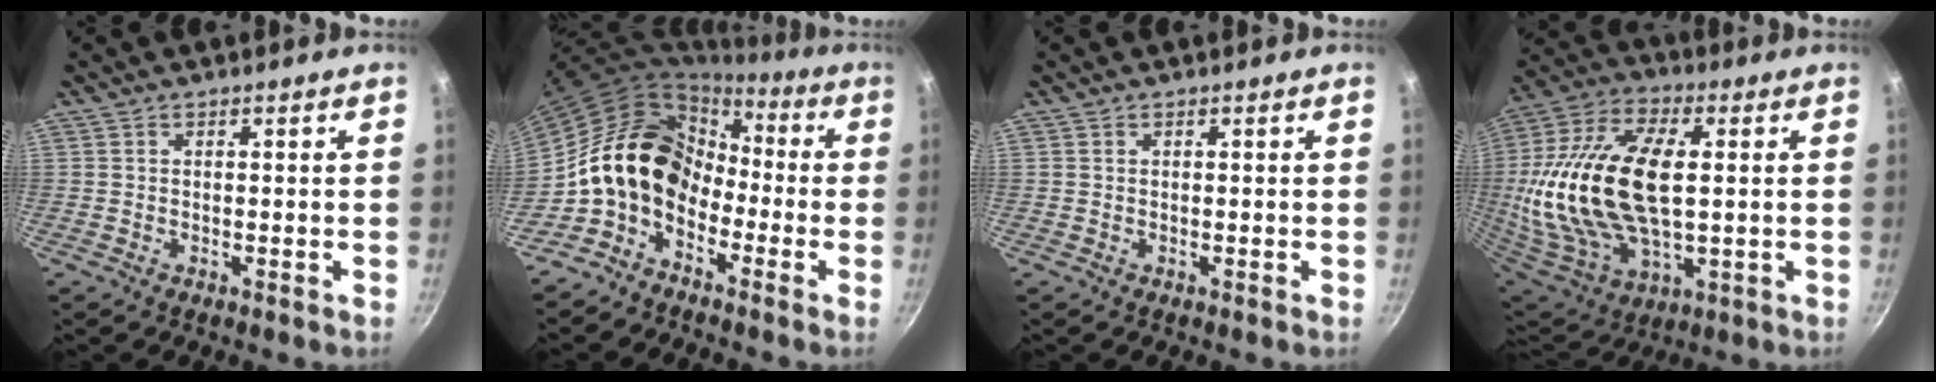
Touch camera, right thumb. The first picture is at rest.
{"total": 13.3, "force": [-3.5, 10.1, 7.9], "torque": [-0.090, 0.050, -0.082]}
{"total": 0.0}
{"total": 27.1, "force": [1.7, 14.5, 22.9], "torque": [-0.466, 0.001, 0.030]}